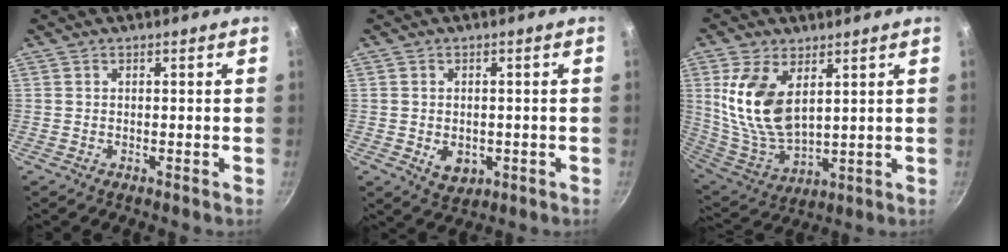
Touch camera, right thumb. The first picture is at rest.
{"total": 4.8, "force": [-1.0, 3.6, 3.1], "torque": [-0.034, -0.003, -0.004]}
{"total": 14.5, "force": [4.6, 8.0, 11.2], "torque": [-0.215, -0.037, 0.103]}